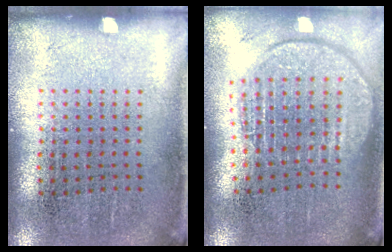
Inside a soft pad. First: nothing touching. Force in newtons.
{"total": 1.8, "press": 1.5, "slide": 1.0}